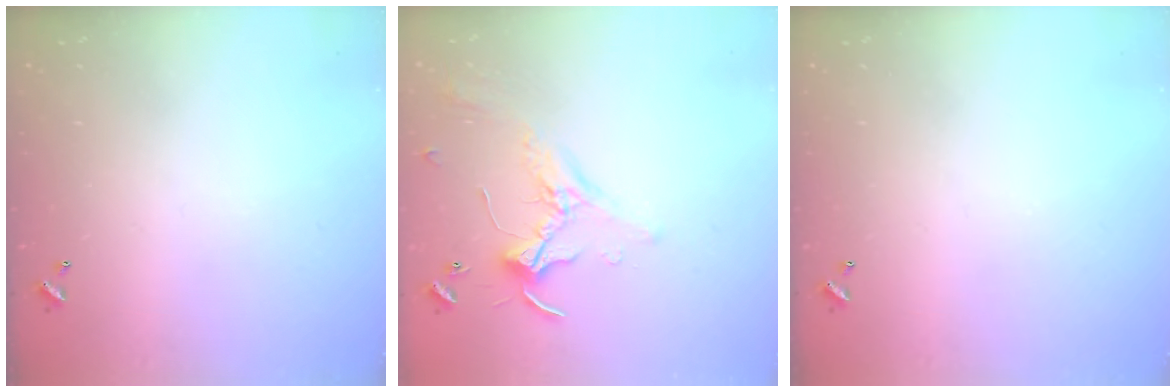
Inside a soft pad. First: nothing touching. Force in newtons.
{"total": 1.7, "press": 1.6, "slide": 0.2}
{"total": 0.0}